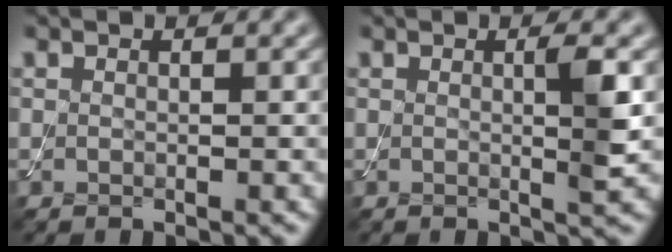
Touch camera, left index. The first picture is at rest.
{"total": 2.5, "force": [0.2, 0.3, 2.5], "torque": [-0.037, -0.003, -0.002]}